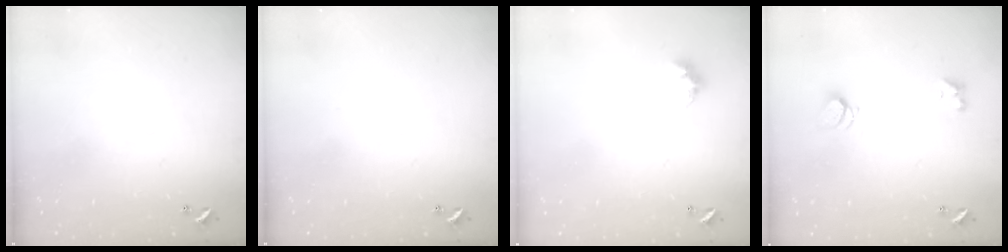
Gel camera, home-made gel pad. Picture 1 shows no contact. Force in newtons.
{"total": 0.0}
{"total": 3.0, "press": 2.9, "slide": 0.5}
{"total": 2.5, "press": 2.5, "slide": 0.6}